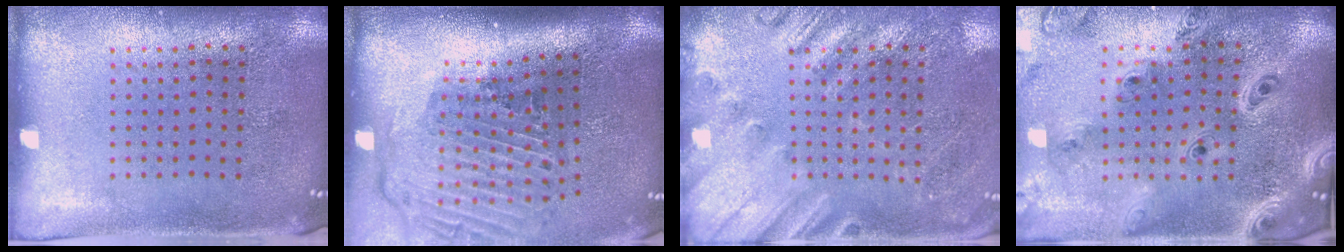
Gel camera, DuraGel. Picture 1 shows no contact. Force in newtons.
{"total": 3.0, "press": 2.0, "slide": 2.2}
{"total": 2.2, "press": 2.1, "slide": 0.8}
{"total": 2.8, "press": 2.4, "slide": 1.4}